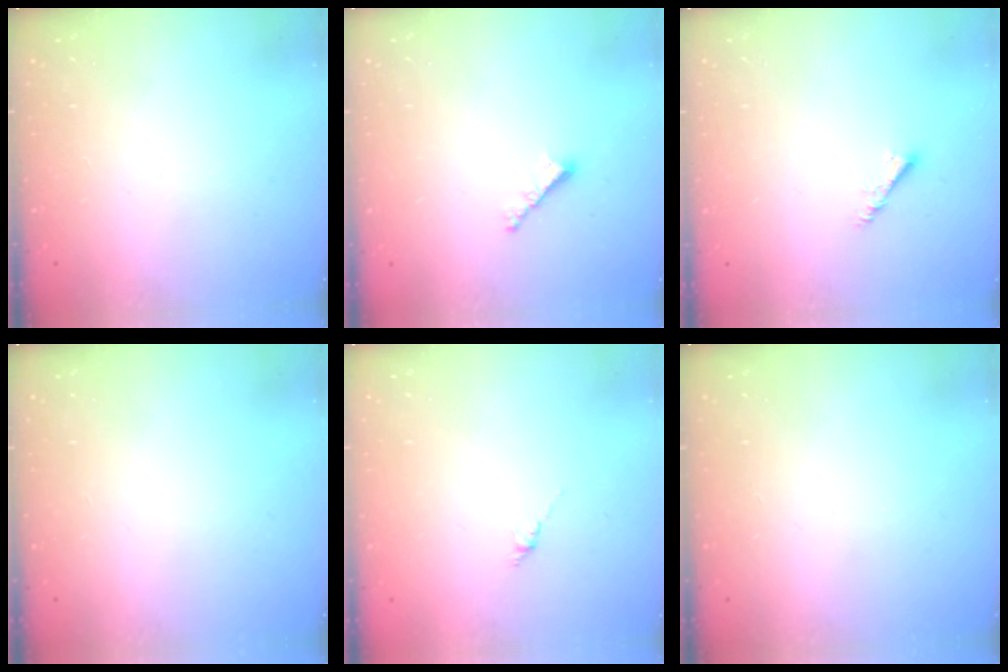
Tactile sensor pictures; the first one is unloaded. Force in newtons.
{"total": 2.2, "press": 2.2, "slide": 0.5}
{"total": 3.0, "press": 2.9, "slide": 0.6}
{"total": 0.0}
{"total": 0.0}
{"total": 0.0}